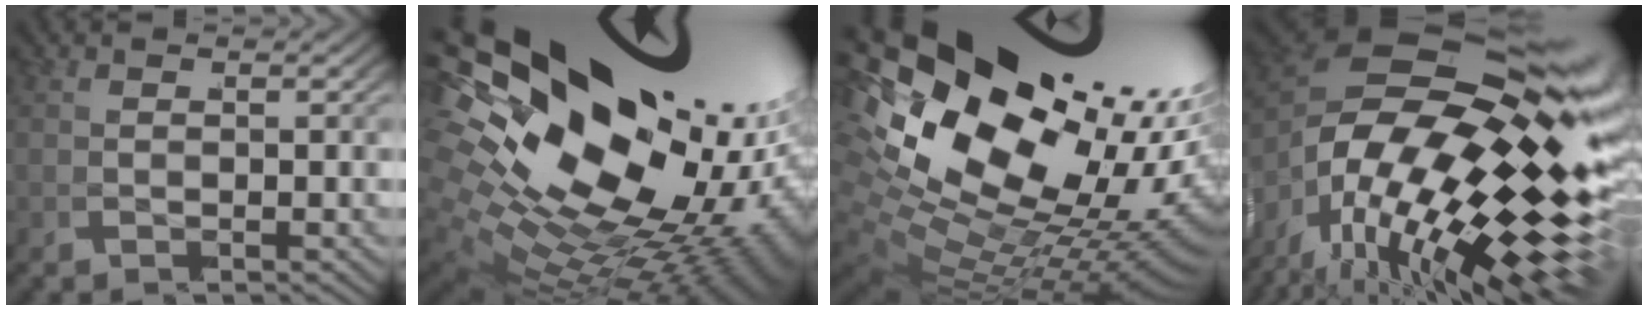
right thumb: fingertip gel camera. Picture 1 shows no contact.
{"total": 22.9, "force": [0.5, 15.2, 17.2], "torque": [-0.301, -0.040, 0.017]}
{"total": 26.5, "force": [0.5, 18.1, 19.3], "torque": [-0.345, -0.054, 0.021]}
{"total": 26.3, "force": [-3.1, 16.7, 20.0], "torque": [-0.364, -0.068, -0.023]}